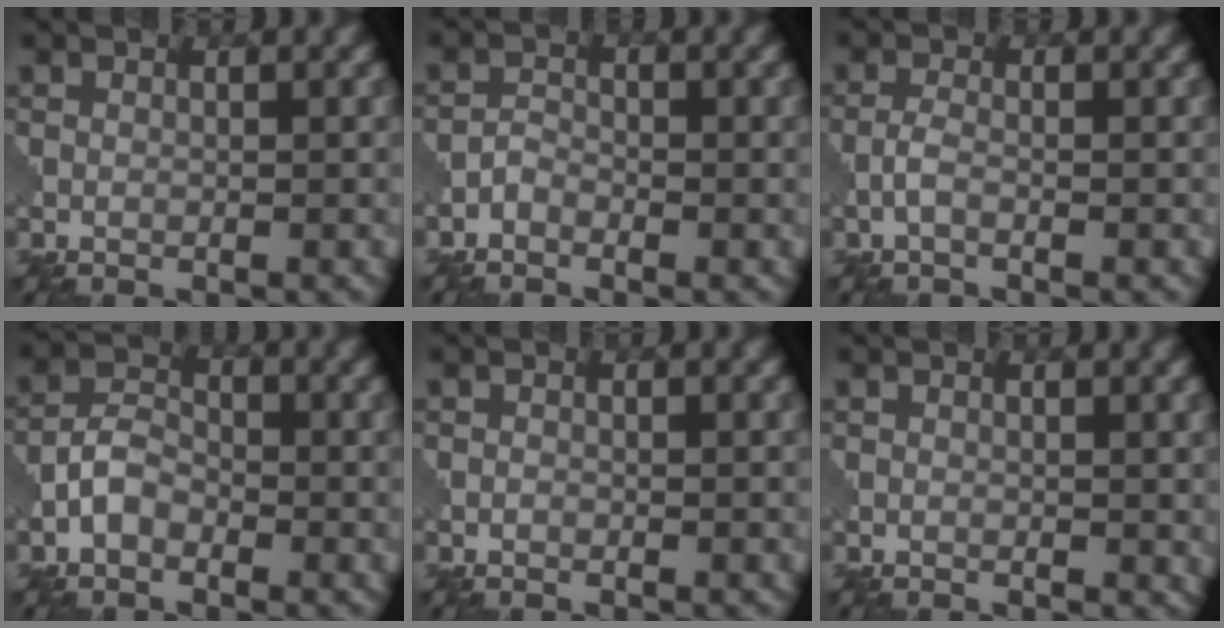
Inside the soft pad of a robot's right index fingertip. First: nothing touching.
{"total": 1.2, "force": [-1.0, 0.6, 0.4], "torque": [-0.005, 0.007, -0.023]}
{"total": 1.3, "force": [-0.7, 0.4, 1.0], "torque": [-0.026, 0.003, -0.019]}
{"total": 2.7, "force": [-1.3, 1.8, 1.6], "torque": [-0.029, 0.012, -0.032]}
{"total": 0.0}
{"total": 0.7, "force": [0.3, 0.4, 0.4], "torque": [-0.005, 0.002, 0.004]}